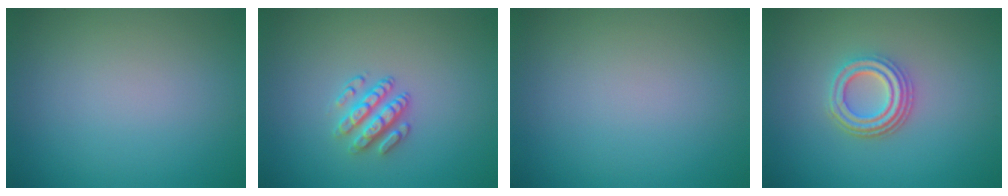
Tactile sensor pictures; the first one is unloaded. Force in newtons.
{"total": 2.9, "press": 2.5, "slide": 1.4}
{"total": 0.0}
{"total": 3.6, "press": 2.9, "slide": 2.1}